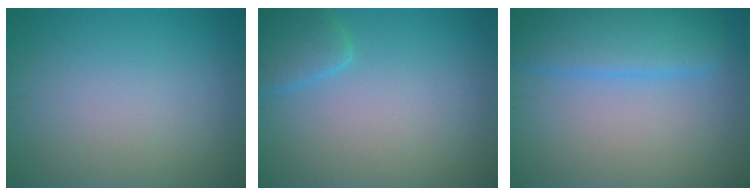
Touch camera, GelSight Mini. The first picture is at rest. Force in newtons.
{"total": 2.5, "press": 2.5, "slide": 0.3}
{"total": 5.5, "press": 5.5, "slide": 0.2}